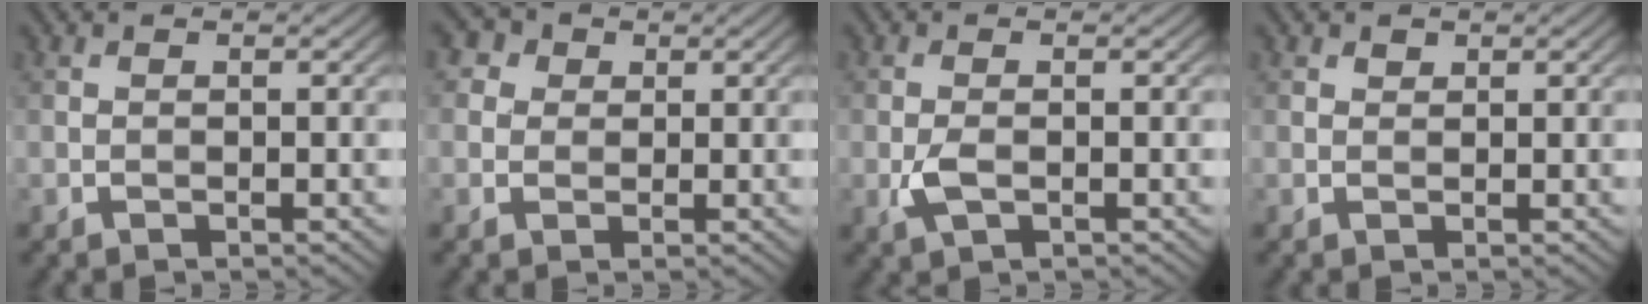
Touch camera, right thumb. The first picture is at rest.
{"total": 4.1, "force": [1.7, 3.4, 1.5], "torque": [-0.050, -0.001, 0.017]}
{"total": 2.4, "force": [-0.7, 1.1, 2.0], "torque": [-0.048, -0.003, -0.015]}
{"total": 0.7, "force": [0.6, 0.4, 0.2], "torque": [-0.003, 0.000, 0.011]}